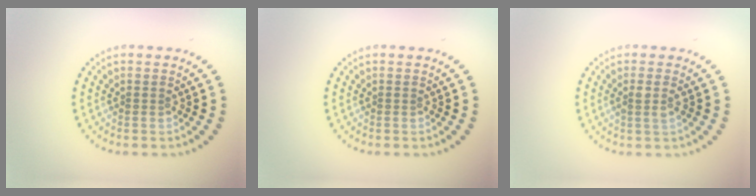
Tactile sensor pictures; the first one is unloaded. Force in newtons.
{"total": 0.0}
{"total": 1.3, "press": 1.1, "slide": 0.6}